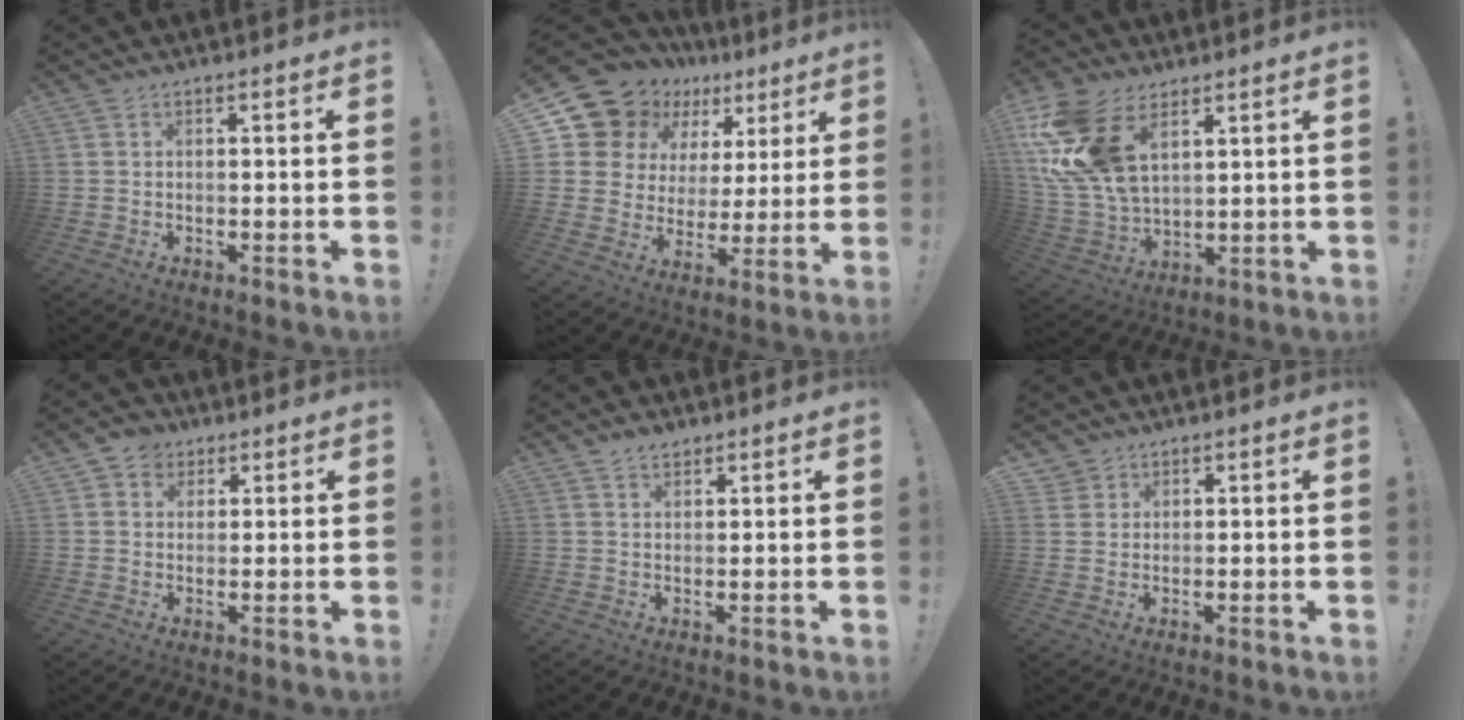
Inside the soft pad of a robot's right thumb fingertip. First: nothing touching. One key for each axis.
{"total": 15.2, "fx": 11.3, "fy": 9.0, "fz": 4.8, "tx": -0.099, "ty": -0.081, "tz": 0.223}
{"total": 18.6, "fx": 8.2, "fy": 11.4, "fz": 12.1, "tx": -0.262, "ty": -0.033, "tz": 0.160}
{"total": 4.4, "fx": 1.9, "fy": 3.9, "fz": 1.0, "tx": -0.010, "ty": -0.006, "tz": 0.035}
{"total": 2.5, "fx": 2.1, "fy": 1.2, "fz": 0.5, "tx": -0.001, "ty": -0.013, "tz": 0.037}
{"total": 2.3, "fx": 1.7, "fy": 1.6, "fz": 0.1, "tx": -0.001, "ty": -0.012, "tz": 0.030}